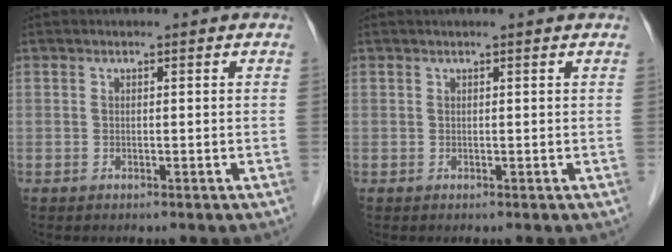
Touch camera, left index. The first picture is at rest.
{"total": 1.2, "force": [1.1, -0.2, 0.5], "torque": [-0.013, 0.011, 0.019]}